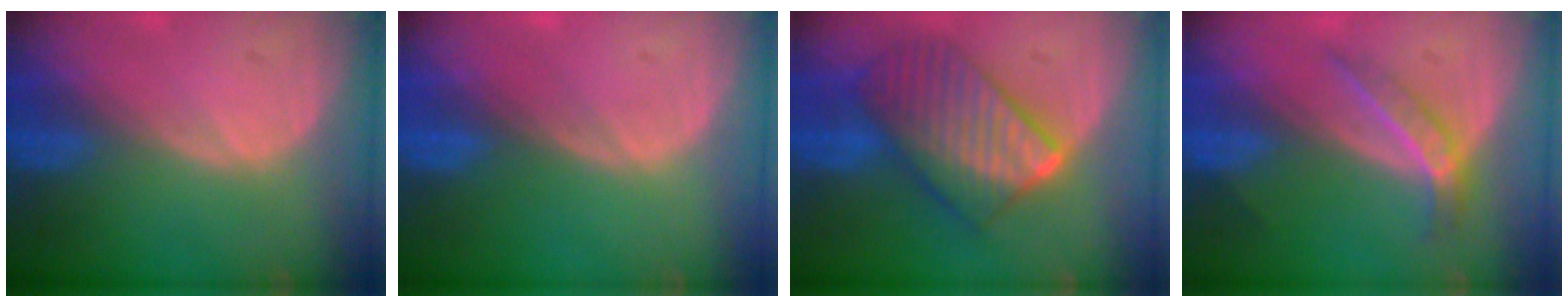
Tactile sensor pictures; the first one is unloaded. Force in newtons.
{"total": 0.0}
{"total": 10.1, "press": 10.1, "slide": 0.8}
{"total": 4.4, "press": 3.9, "slide": 2.0}